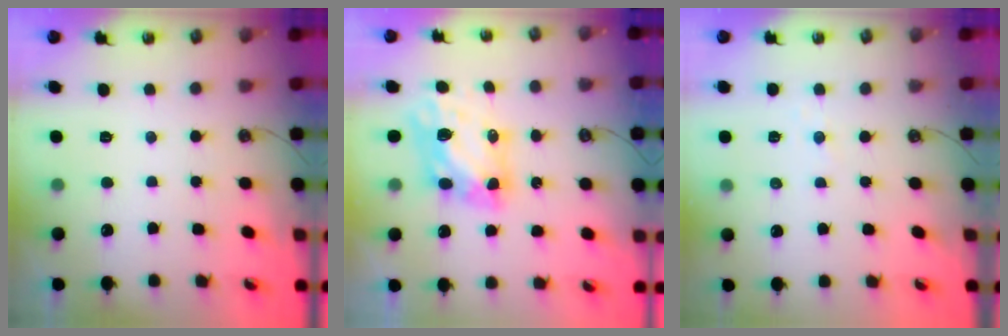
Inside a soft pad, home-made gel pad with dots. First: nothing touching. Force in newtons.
{"total": 6.5, "press": 6.5, "slide": 0.6}
{"total": 3.5, "press": 3.5, "slide": 0.5}